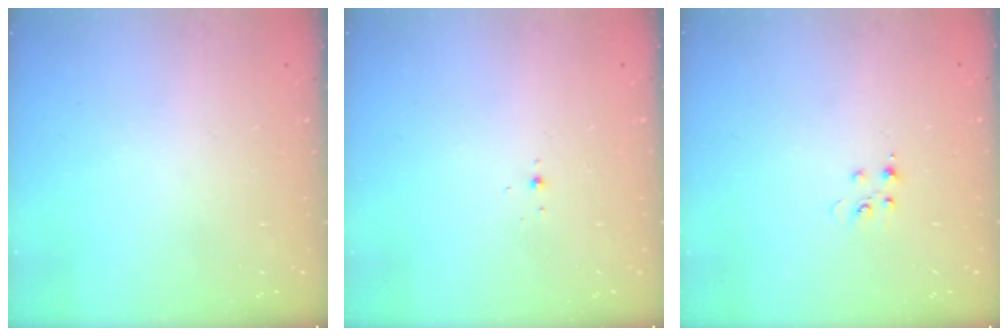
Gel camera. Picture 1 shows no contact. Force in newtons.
{"total": 3.0, "press": 2.9, "slide": 0.8}
{"total": 3.8, "press": 3.8, "slide": 0.5}